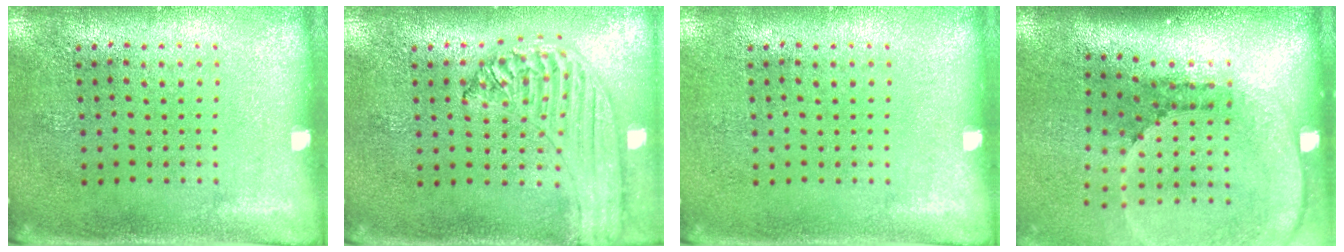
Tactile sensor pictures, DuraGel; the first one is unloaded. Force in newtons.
{"total": 1.4, "press": 1.3, "slide": 0.3}
{"total": 0.0}
{"total": 2.7, "press": 1.8, "slide": 2.0}